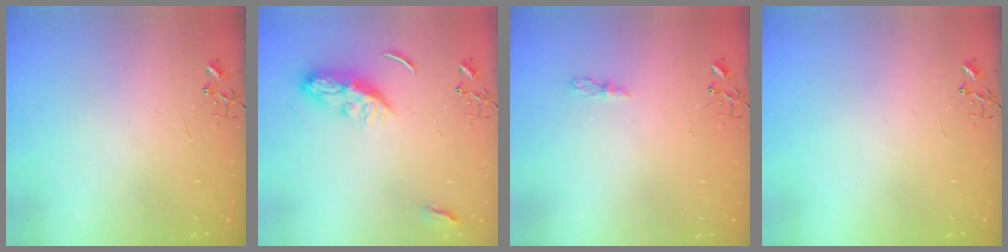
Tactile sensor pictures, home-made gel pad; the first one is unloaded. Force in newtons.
{"total": 8.7, "press": 8.7, "slide": 0.4}
{"total": 4.0, "press": 4.0, "slide": 0.5}
{"total": 0.0}